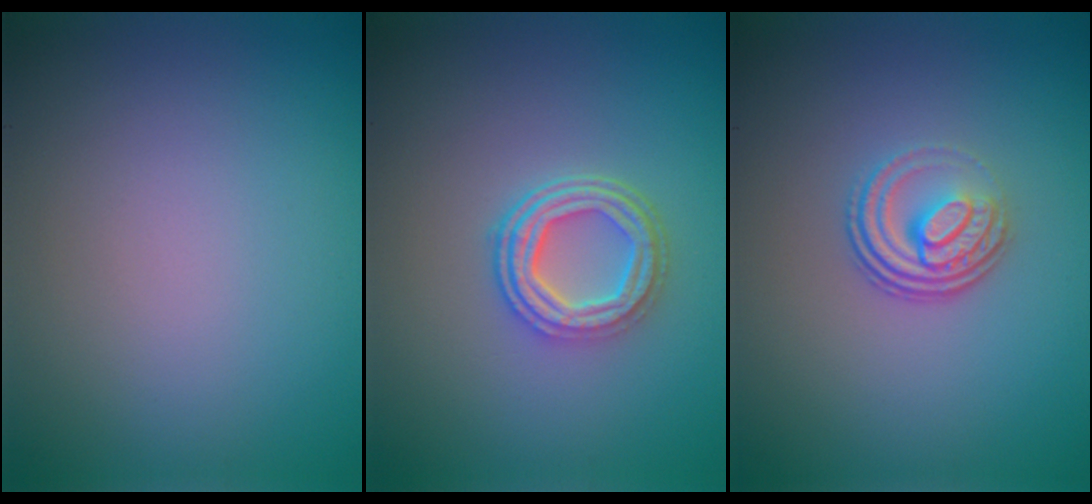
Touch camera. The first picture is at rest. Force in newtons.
{"total": 4.2, "press": 3.2, "slide": 2.7}
{"total": 3.5, "press": 2.5, "slide": 2.5}